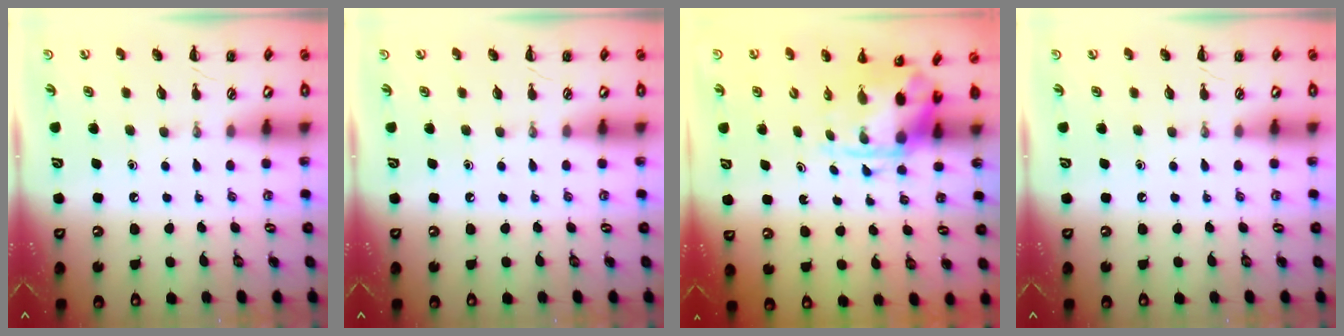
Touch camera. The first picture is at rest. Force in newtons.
{"total": 0.0}
{"total": 3.6, "press": 3.5, "slide": 0.9}
{"total": 0.0}